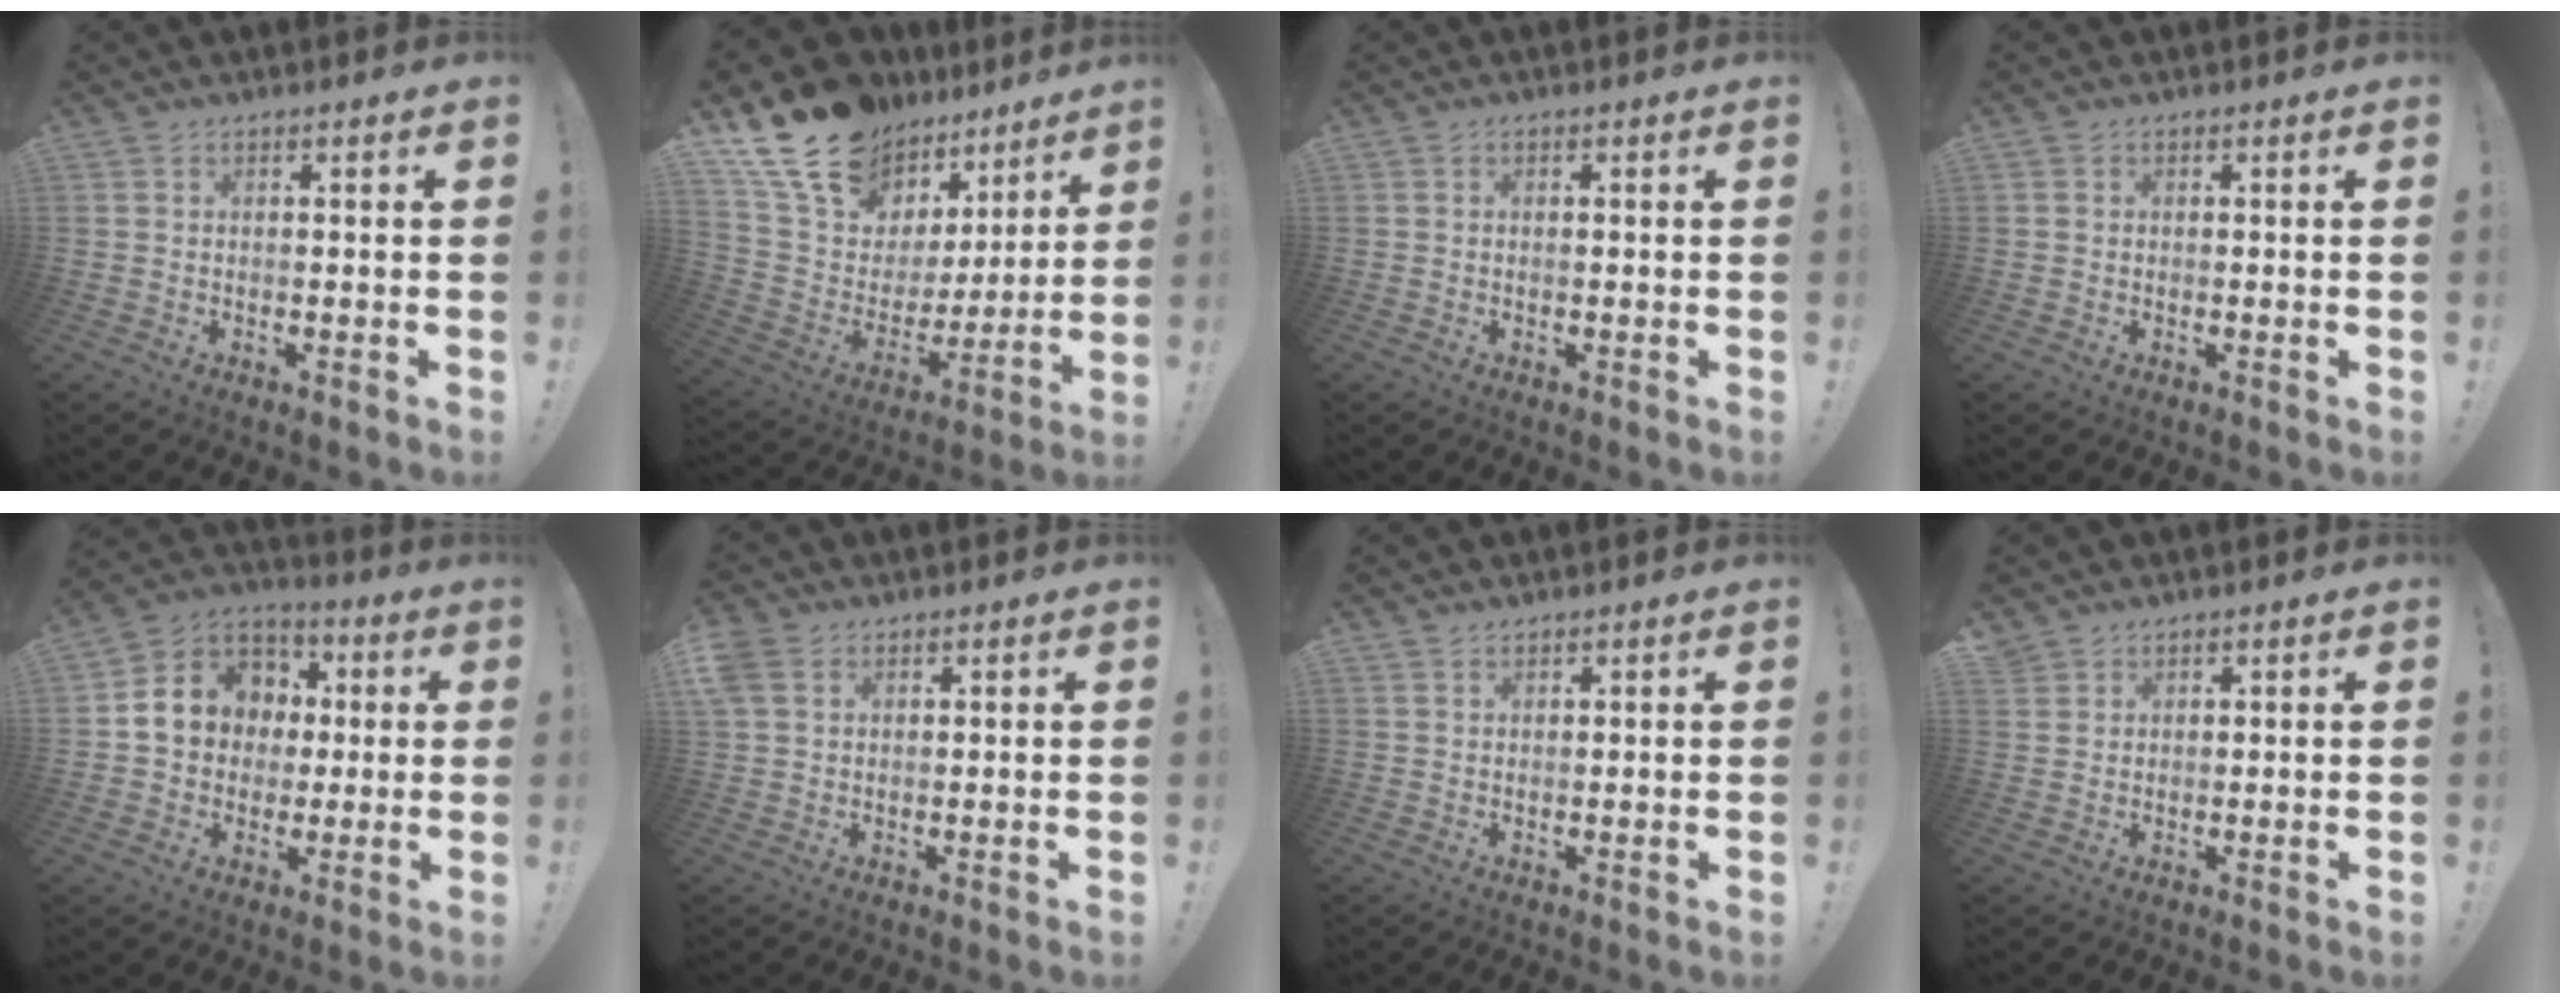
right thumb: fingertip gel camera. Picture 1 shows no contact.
{"total": 19.6, "force": [15.6, 10.1, 6.1], "torque": [-0.110, -0.112, 0.302]}
{"total": 0.0}
{"total": 0.7, "force": [0.1, 0.7, 0.0], "torque": [0.008, 0.001, 0.000]}
{"total": 12.0, "force": [1.2, 10.9, 4.9], "torque": [-0.057, 0.003, 0.033]}
{"total": 5.0, "force": [2.4, 3.6, 2.6], "torque": [-0.065, 0.003, 0.051]}
{"total": 1.3, "force": [1.1, 0.6, 0.2], "torque": [-0.001, -0.002, 0.020]}
{"total": 2.2, "force": [1.7, 1.3, 0.1], "torque": [-0.002, -0.009, 0.033]}